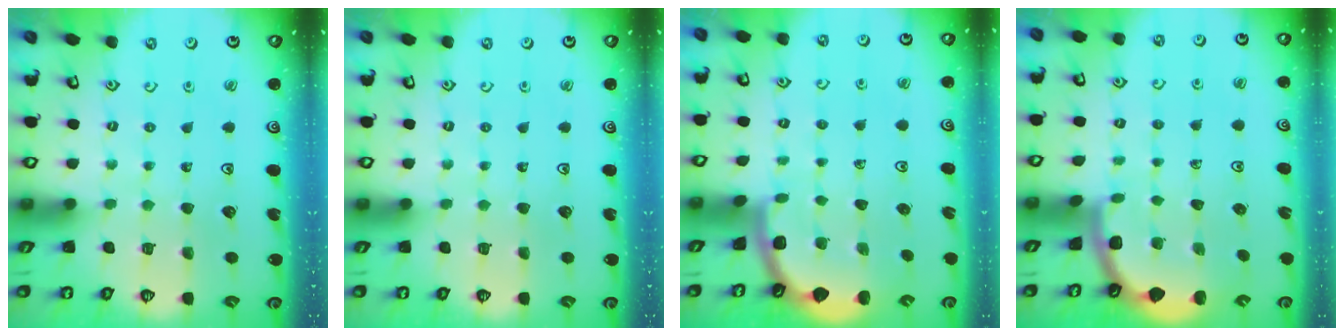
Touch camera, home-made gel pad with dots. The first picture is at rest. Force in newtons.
{"total": 0.0}
{"total": 1.7, "press": 1.7, "slide": 0.0}
{"total": 1.9, "press": 1.9, "slide": 0.0}